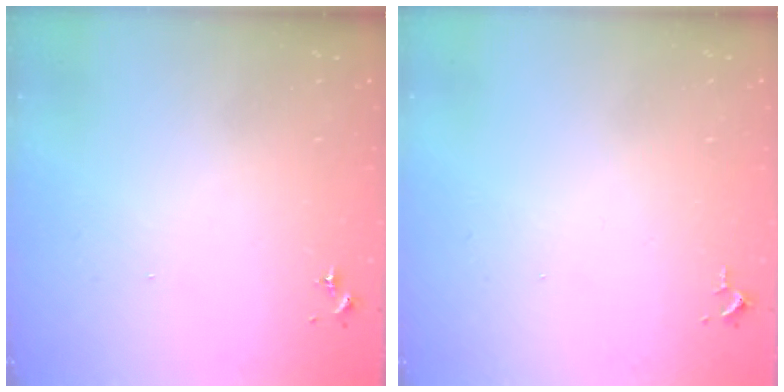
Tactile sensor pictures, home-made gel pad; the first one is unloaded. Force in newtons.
{"total": 2.6, "press": 2.6, "slide": 0.4}